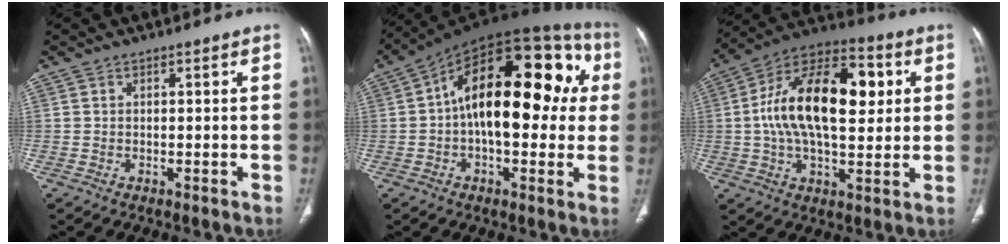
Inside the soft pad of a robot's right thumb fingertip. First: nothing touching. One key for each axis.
{"total": 24.4, "fx": 2.5, "fy": 12.2, "fz": 21.0, "tx": -0.285, "ty": 0.050, "tz": 0.024}
{"total": 22.2, "fx": 3.4, "fy": 11.4, "fz": 18.8, "tx": -0.304, "ty": 0.020, "tz": 0.046}